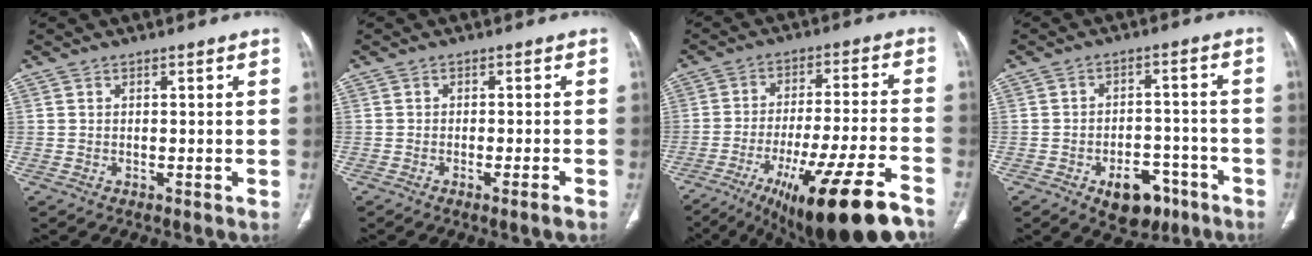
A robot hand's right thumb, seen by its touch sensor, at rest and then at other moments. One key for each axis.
{"total": 2.5, "fx": -1.5, "fy": 0.0, "fz": 2.0, "tx": -0.037, "ty": -0.003, "tz": -0.024}
{"total": 21.8, "fx": -14.5, "fy": 3.1, "fz": 16.0, "tx": -0.226, "ty": 0.046, "tz": -0.227}
{"total": 9.6, "fx": -5.2, "fy": 5.9, "fz": 5.5, "tx": -0.047, "ty": 0.035, "tz": -0.068}